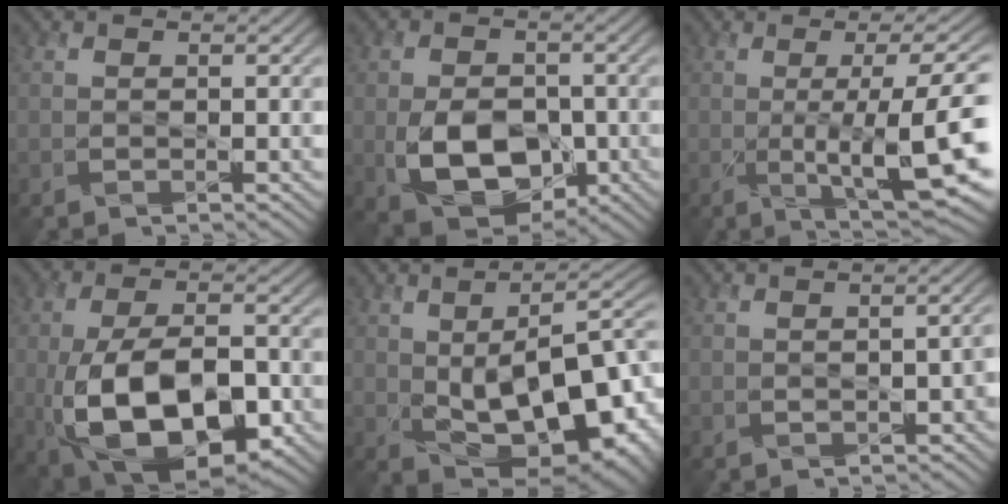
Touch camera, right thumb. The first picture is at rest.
{"total": 9.6, "force": [-2.9, 6.4, 6.6], "torque": [-0.131, -0.024, -0.050]}
{"total": 12.8, "force": [-0.7, 2.4, 12.5], "torque": [-0.165, 0.016, 0.000]}
{"total": 15.9, "force": [-5.1, 8.1, 12.7], "torque": [-0.232, -0.019, -0.082]}
{"total": 17.9, "force": [-1.7, 8.9, 15.4], "torque": [-0.231, -0.019, -0.010]}
{"total": 1.8, "force": [-0.8, 0.8, 1.5], "torque": [-0.019, 0.001, -0.007]}